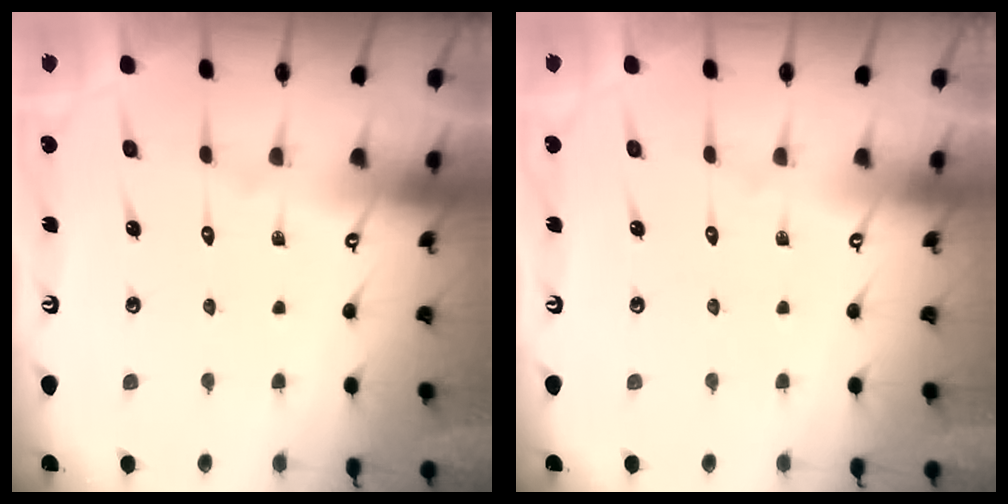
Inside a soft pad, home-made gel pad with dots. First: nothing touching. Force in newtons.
{"total": 0.0}